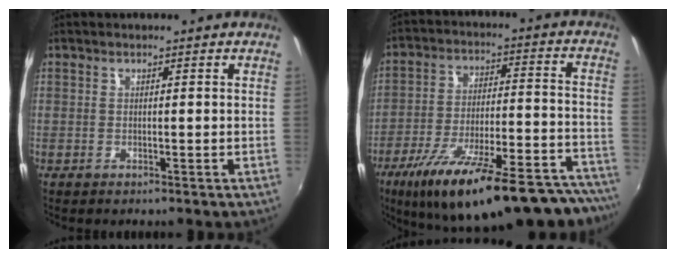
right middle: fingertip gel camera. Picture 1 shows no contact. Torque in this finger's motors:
{"motor_torque": [1.48, -0.65, 0.44, 0.21]}